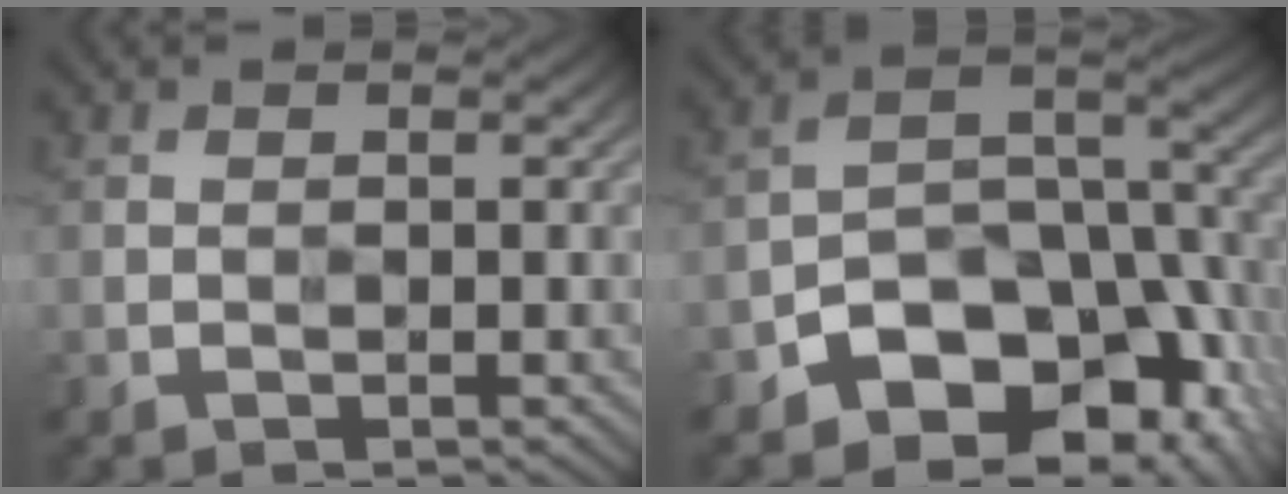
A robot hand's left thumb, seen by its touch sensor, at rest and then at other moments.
{"total": 14.2, "force": [-7.6, 8.7, 8.3], "torque": [-0.129, -0.024, -0.126]}